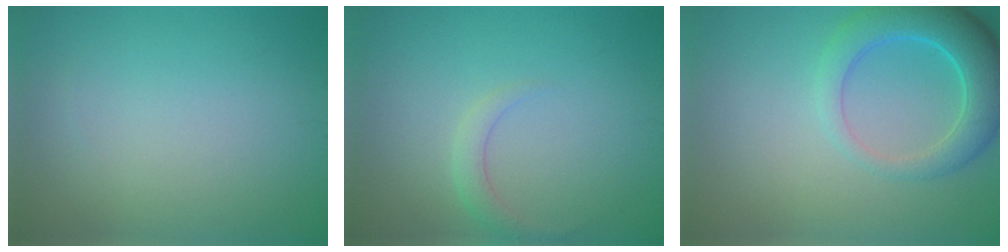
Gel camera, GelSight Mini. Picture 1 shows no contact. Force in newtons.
{"total": 1.5, "press": 1.5, "slide": 0.1}
{"total": 5.2, "press": 5.2, "slide": 0.1}